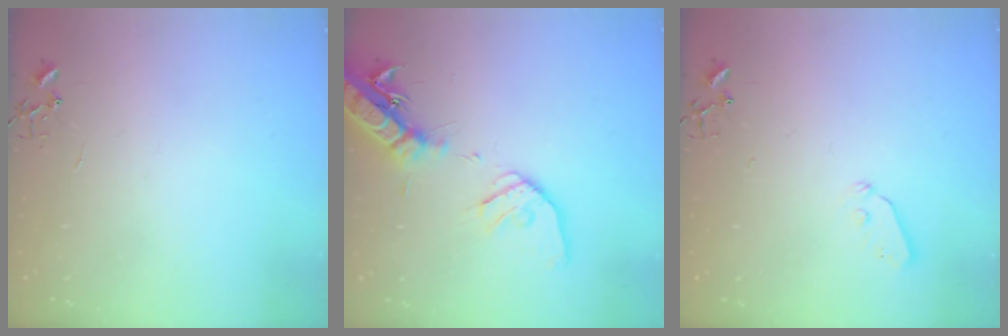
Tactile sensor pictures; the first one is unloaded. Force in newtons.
{"total": 19.4, "press": 19.1, "slide": 3.5}
{"total": 3.8, "press": 3.7, "slide": 0.7}